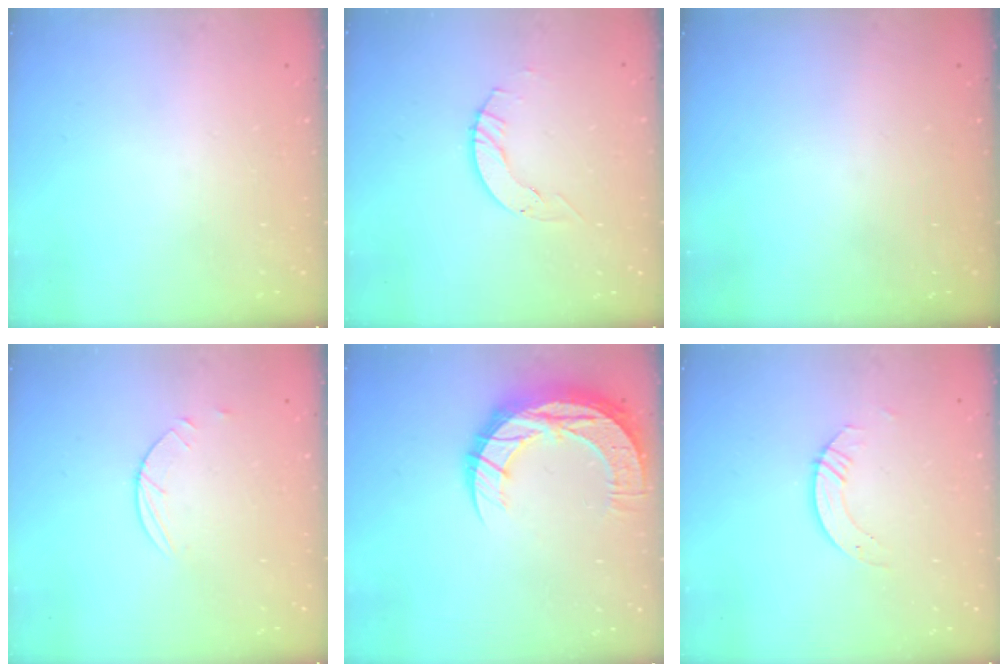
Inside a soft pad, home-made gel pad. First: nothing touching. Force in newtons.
{"total": 3.9, "press": 3.9, "slide": 0.4}
{"total": 0.0}
{"total": 2.9, "press": 2.8, "slide": 0.3}
{"total": 15.8, "press": 15.7, "slide": 1.1}
{"total": 3.5, "press": 3.5, "slide": 0.4}